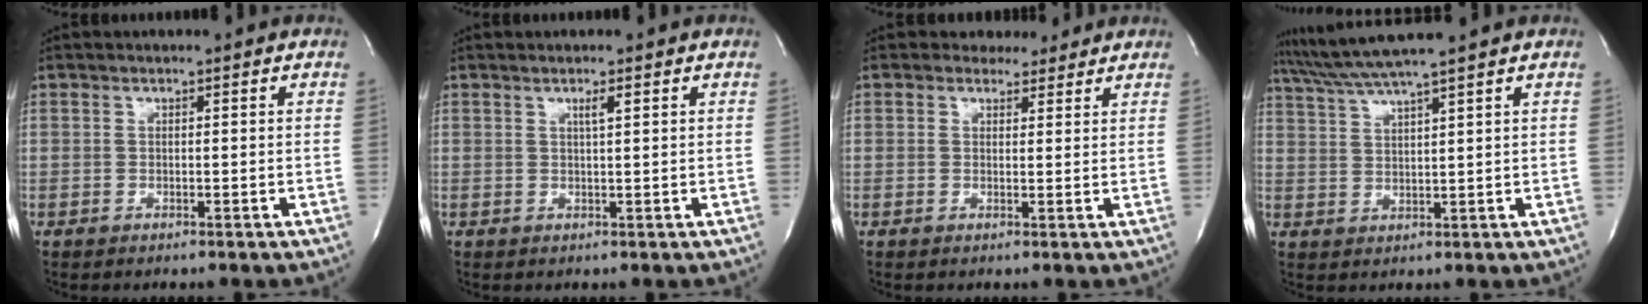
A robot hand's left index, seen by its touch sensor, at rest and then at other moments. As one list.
[{"total": 1.2, "force": [0.4, -0.3, 1.1], "torque": [-0.023, -0.008, 0.009]}, {"total": 2.8, "force": [2.4, 1.4, -0.2], "torque": [0.002, -0.003, 0.026]}, {"total": 6.7, "force": [5.7, -1.9, 2.9], "torque": [-0.061, 0.007, 0.110]}]